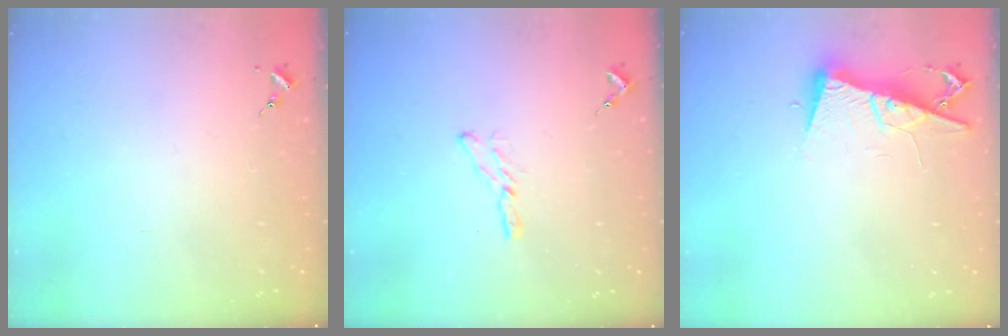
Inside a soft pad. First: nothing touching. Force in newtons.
{"total": 6.3, "press": 6.3, "slide": 0.2}
{"total": 9.5, "press": 9.5, "slide": 1.2}